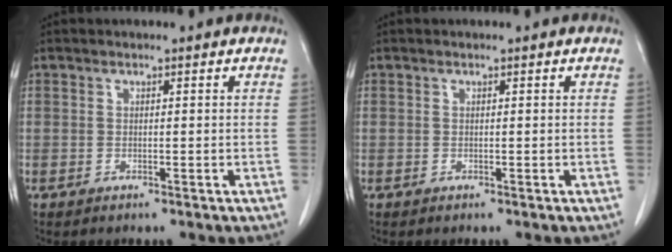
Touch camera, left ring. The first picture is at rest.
{"total": 0.0}